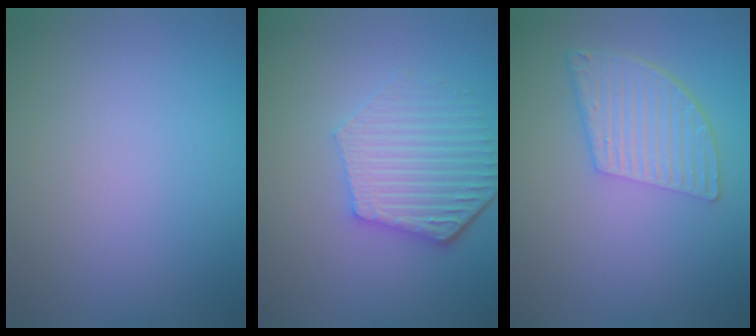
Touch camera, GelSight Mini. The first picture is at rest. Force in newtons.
{"total": 5.4, "press": 4.2, "slide": 3.4}
{"total": 5.4, "press": 3.9, "slide": 3.7}